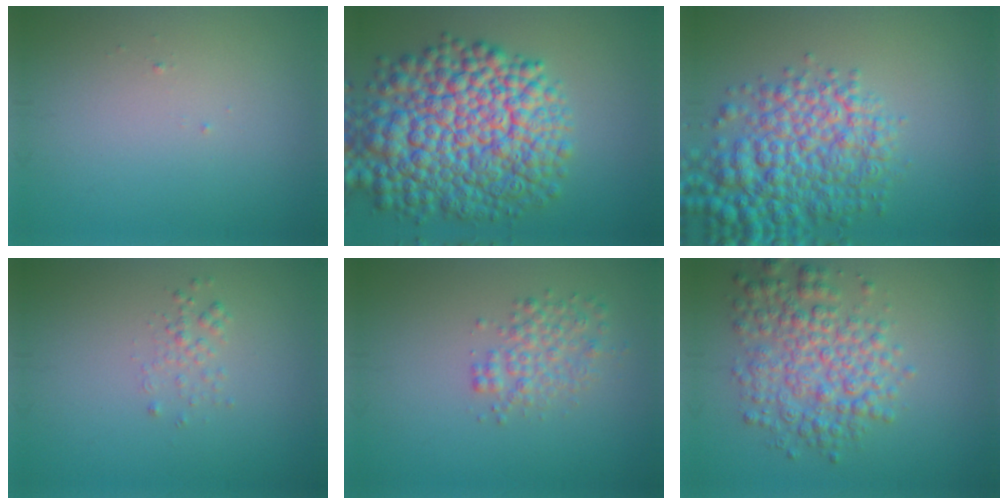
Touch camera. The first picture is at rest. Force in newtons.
{"total": 13.3, "press": 13.3, "slide": 0.3}
{"total": 7.6, "press": 7.6, "slide": 0.2}
{"total": 1.1, "press": 1.1, "slide": 0.1}
{"total": 2.6, "press": 2.6, "slide": 0.1}
{"total": 5.7, "press": 5.7, "slide": 0.1}